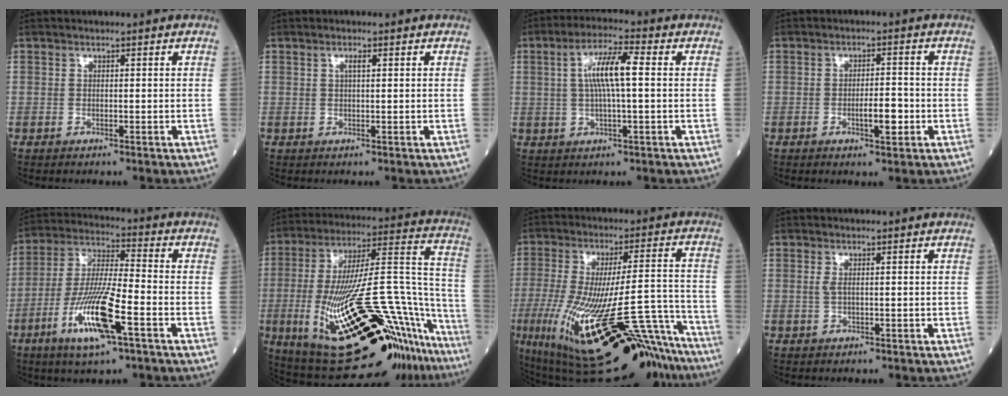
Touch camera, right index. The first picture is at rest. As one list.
[{"total": 1.2, "force": [0.5, 0.2, 1.1], "torque": [-0.023, 0.001, 0.009]}, {"total": 7.7, "force": [1.2, 0.9, 7.5], "torque": [-0.147, 0.012, 0.019]}, {"total": 3.9, "force": [-1.3, 0.7, 3.6], "torque": [-0.056, 0.001, -0.019]}, {"total": 16.5, "force": [-7.0, 1.6, 14.8], "torque": [-0.303, -0.021, -0.130]}, {"total": 32.7, "force": [-18.6, 6.2, 26.2], "torque": [-0.347, 0.014, -0.291]}, {"total": 29.0, "force": [-19.6, 5.3, 20.7], "torque": [-0.297, -0.012, -0.290]}, {"total": 1.1, "force": [0.2, 0.0, 1.1], "torque": [-0.031, -0.002, 0.002]}]